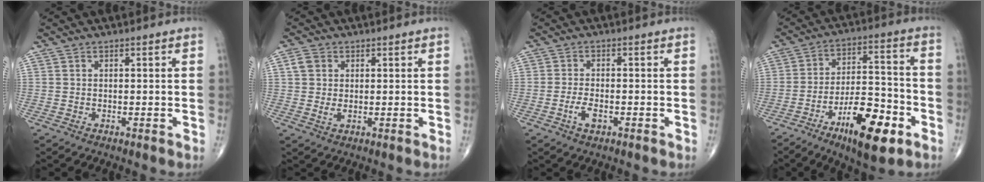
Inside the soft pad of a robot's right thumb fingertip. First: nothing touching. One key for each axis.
{"total": 3.9, "fx": 0.9, "fy": 2.9, "fz": 2.4, "tx": -0.042, "ty": -0.002, "tz": 0.017}
{"total": 3.2, "fx": -1.4, "fy": 1.4, "fz": 2.6, "tx": -0.049, "ty": 0.006, "tz": -0.027}
{"total": 16.4, "fx": -8.1, "fy": 6.0, "fz": 12.9, "tx": -0.186, "ty": 0.047, "tz": -0.126}